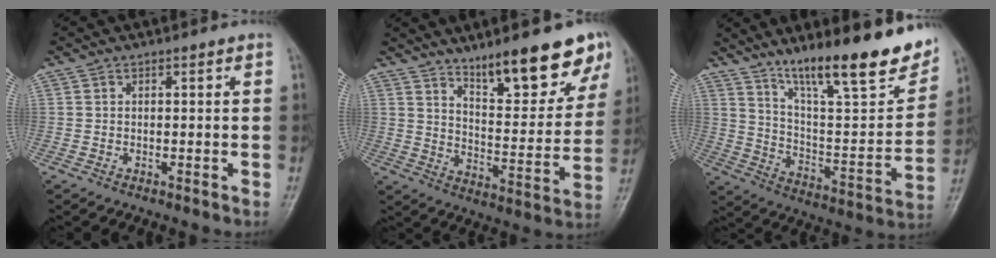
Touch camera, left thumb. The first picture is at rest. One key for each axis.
{"total": 16.5, "fx": 11.6, "fy": 4.7, "fz": 10.8, "tx": -0.107, "ty": -0.076, "tz": 0.181}
{"total": 23.3, "fx": 15.9, "fy": 4.9, "fz": 16.4, "tx": -0.215, "ty": -0.073, "tz": 0.261}